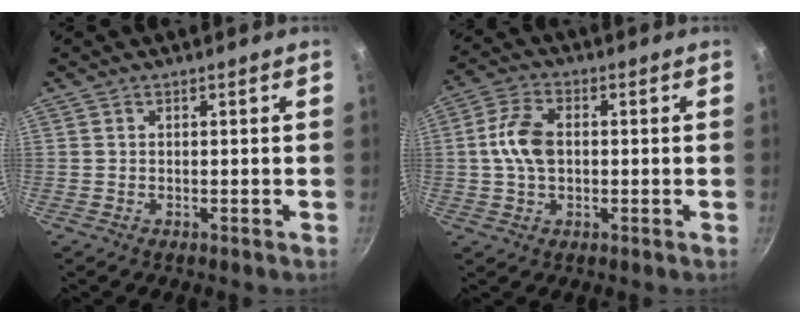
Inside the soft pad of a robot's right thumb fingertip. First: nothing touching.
{"total": 8.0, "force": [0.2, 5.2, 6.1], "torque": [-0.113, 0.020, -0.003]}